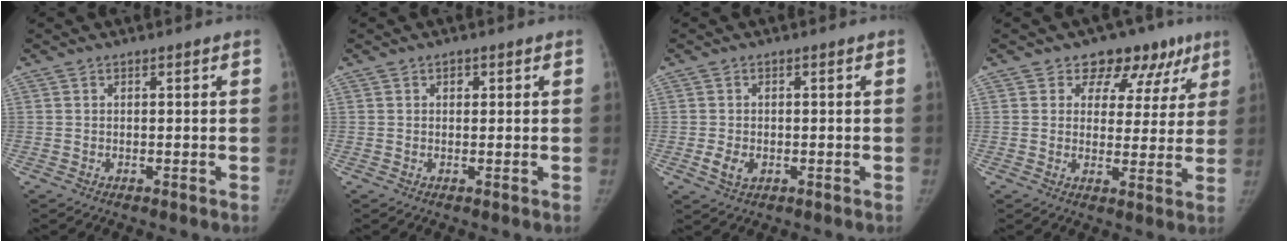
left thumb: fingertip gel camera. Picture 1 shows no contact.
{"total": 0.9, "force": [0.4, 0.7, 0.4], "torque": [0.003, 0.001, 0.005]}
{"total": 3.0, "force": [-0.8, 2.1, 2.0], "torque": [-0.036, 0.000, -0.010]}
{"total": 11.0, "force": [6.8, 7.9, 3.7], "torque": [0.012, -0.017, 0.073]}